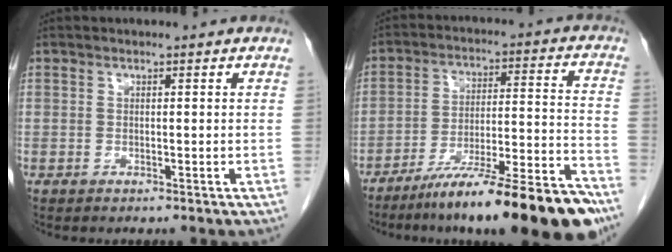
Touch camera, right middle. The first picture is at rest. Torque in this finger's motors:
{"motor_torque": [1.16, -0.98, 0.41, 0.18]}